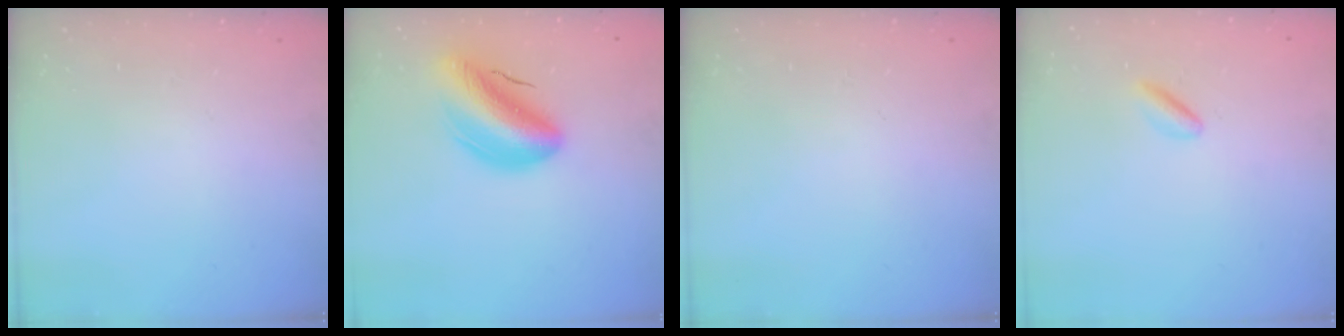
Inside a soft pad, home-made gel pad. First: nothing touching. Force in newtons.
{"total": 12.6, "press": 12.1, "slide": 3.4}
{"total": 0.0}
{"total": 2.5, "press": 2.4, "slide": 0.8}